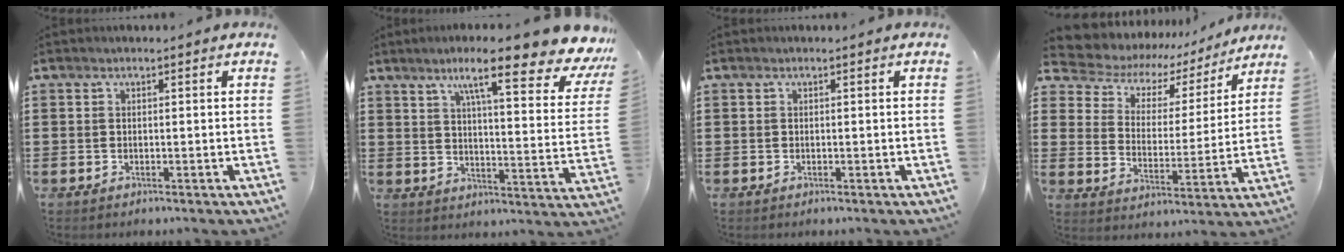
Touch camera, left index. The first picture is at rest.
{"total": 13.2, "force": [9.3, 1.2, 9.3], "torque": [-0.164, -0.044, 0.143]}
{"total": 0.0}
{"total": 5.3, "force": [3.9, 3.3, 1.5], "torque": [-0.056, -0.023, 0.062]}